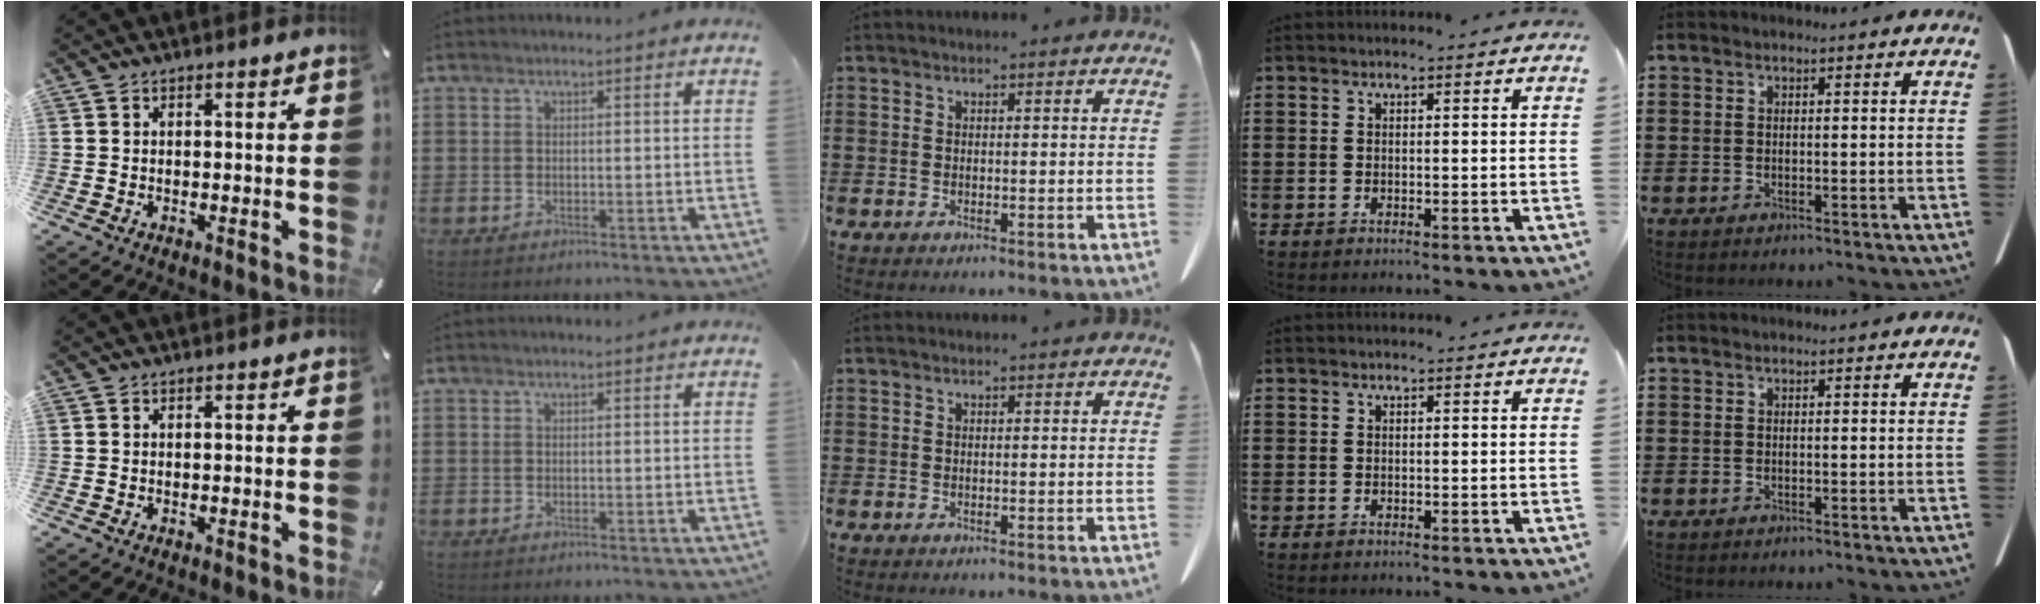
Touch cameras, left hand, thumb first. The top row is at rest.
{}